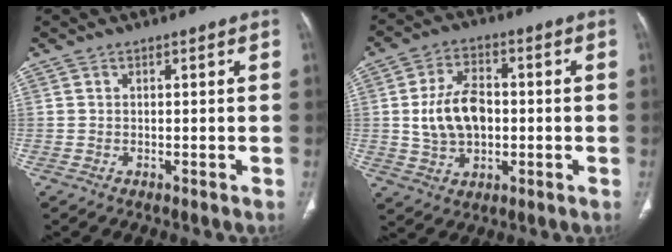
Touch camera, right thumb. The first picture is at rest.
{"total": 10.8, "force": [-0.1, 7.1, 8.2], "torque": [-0.135, 0.011, 0.000]}